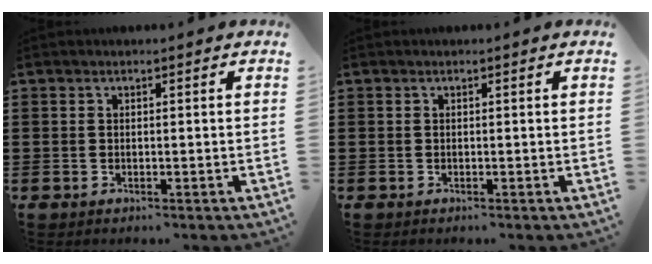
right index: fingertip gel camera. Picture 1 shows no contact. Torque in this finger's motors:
{"motor_torque": [0.19, 0.05, -0.02, 0.00]}